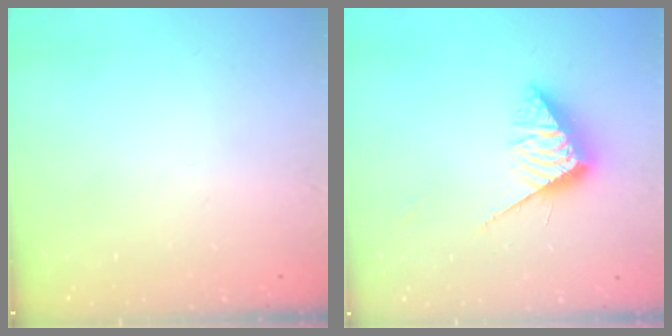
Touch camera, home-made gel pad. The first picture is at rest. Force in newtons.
{"total": 9.6, "press": 9.6, "slide": 0.2}